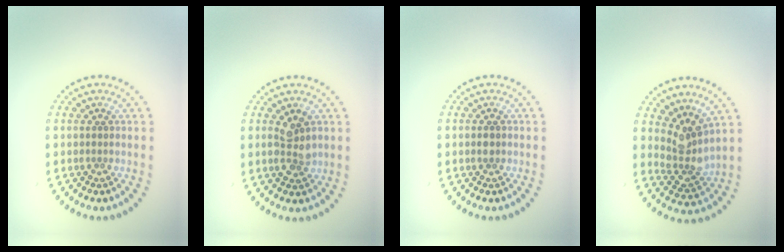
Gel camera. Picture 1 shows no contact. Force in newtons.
{"total": 2.5, "press": 2.5, "slide": 0.2}
{"total": 0.9, "press": 0.9, "slide": 0.1}
{"total": 3.2, "press": 2.5, "slide": 2.1}